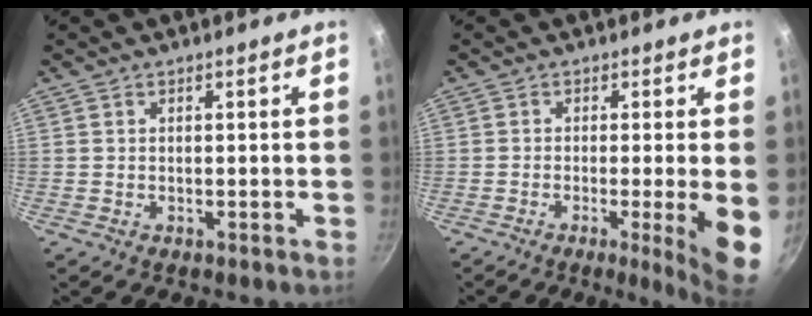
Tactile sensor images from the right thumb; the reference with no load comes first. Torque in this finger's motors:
{"motor_torque": [0.48, 0.08, 1.22, -0.27, 0.20]}